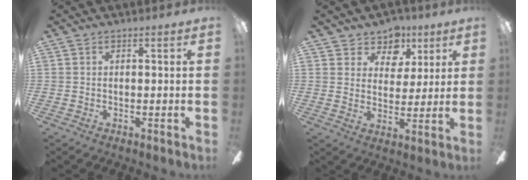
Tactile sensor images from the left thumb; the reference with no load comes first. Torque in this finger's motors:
{"motor_torque": [0.17, 0.00, -0.23, 0.03, -0.05]}